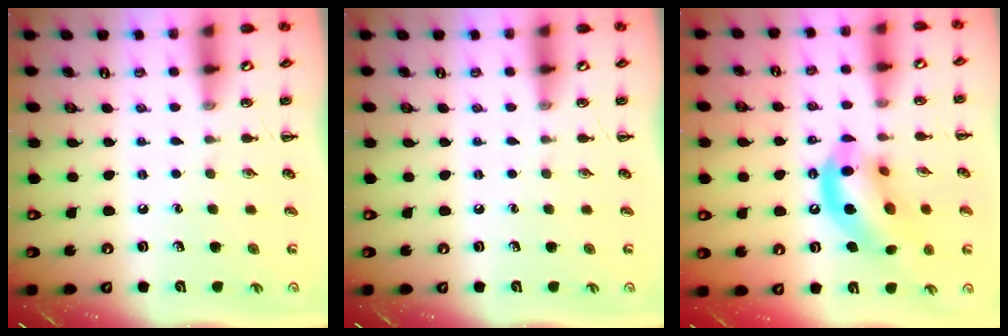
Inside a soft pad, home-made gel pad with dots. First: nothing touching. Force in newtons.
{"total": 0.0}
{"total": 14.9, "press": 14.6, "slide": 3.0}